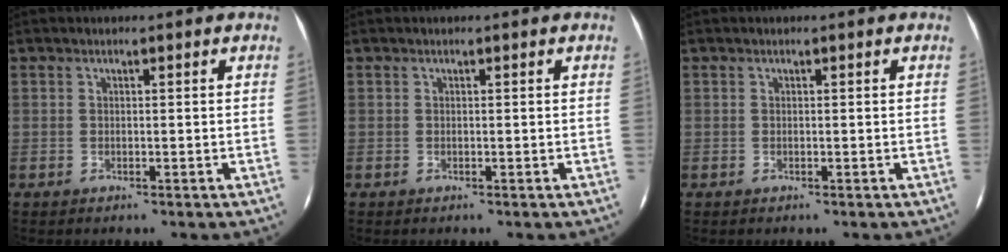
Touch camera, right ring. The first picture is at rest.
{"total": 0.0}
{"total": 0.0}